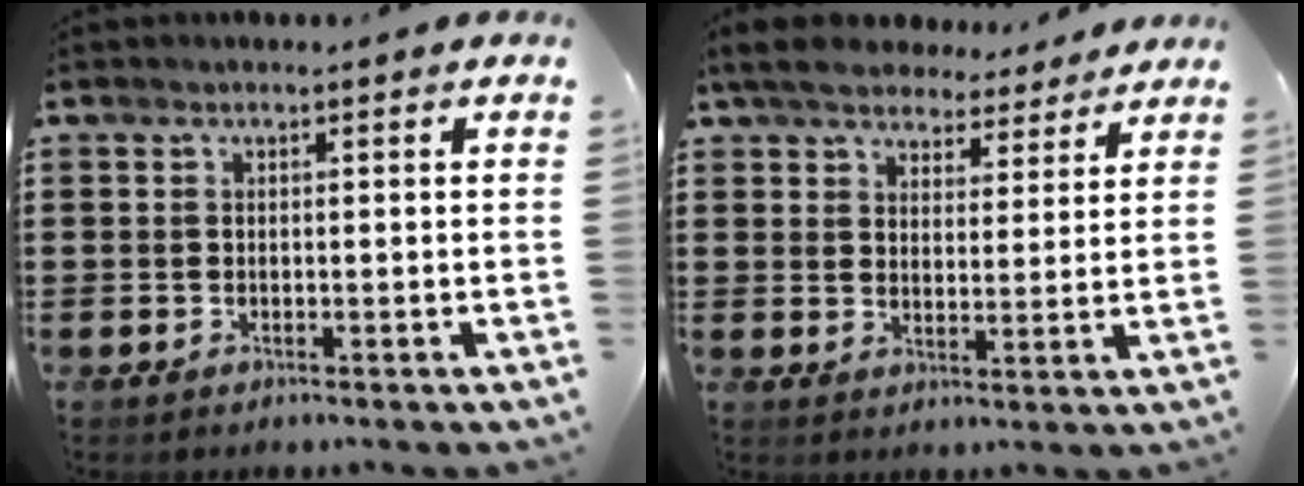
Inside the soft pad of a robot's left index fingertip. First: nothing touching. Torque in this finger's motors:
{"motor_torque": [1.20, -0.94, 1.05, 0.21]}